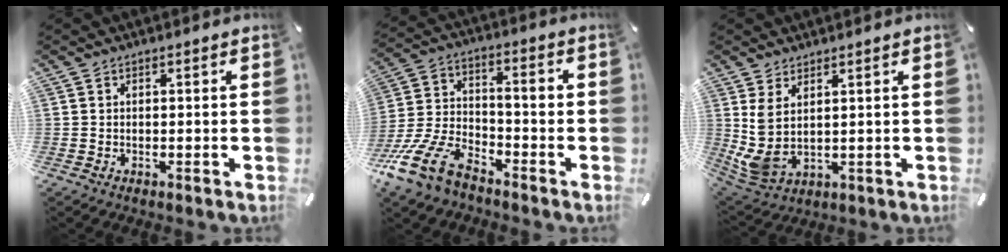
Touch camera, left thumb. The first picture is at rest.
{"total": 14.6, "force": [-9.9, 6.9, 8.2], "torque": [-0.163, 0.045, -0.182]}
{"total": 5.3, "force": [2.4, 2.2, 4.2], "torque": [-0.113, -0.034, 0.042]}